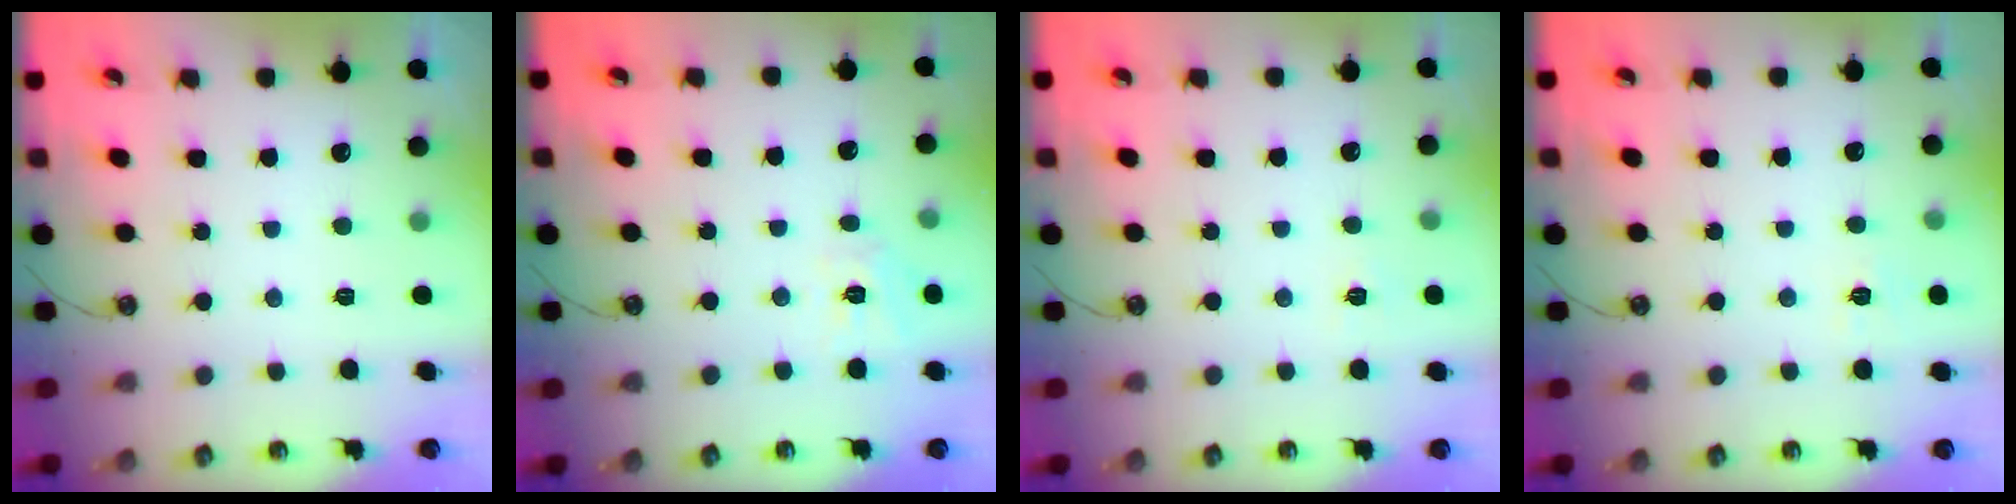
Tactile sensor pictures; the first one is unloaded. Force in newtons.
{"total": 8.8, "press": 8.7, "slide": 0.8}
{"total": 3.5, "press": 3.4, "slide": 0.4}
{"total": 6.5, "press": 6.4, "slide": 0.6}